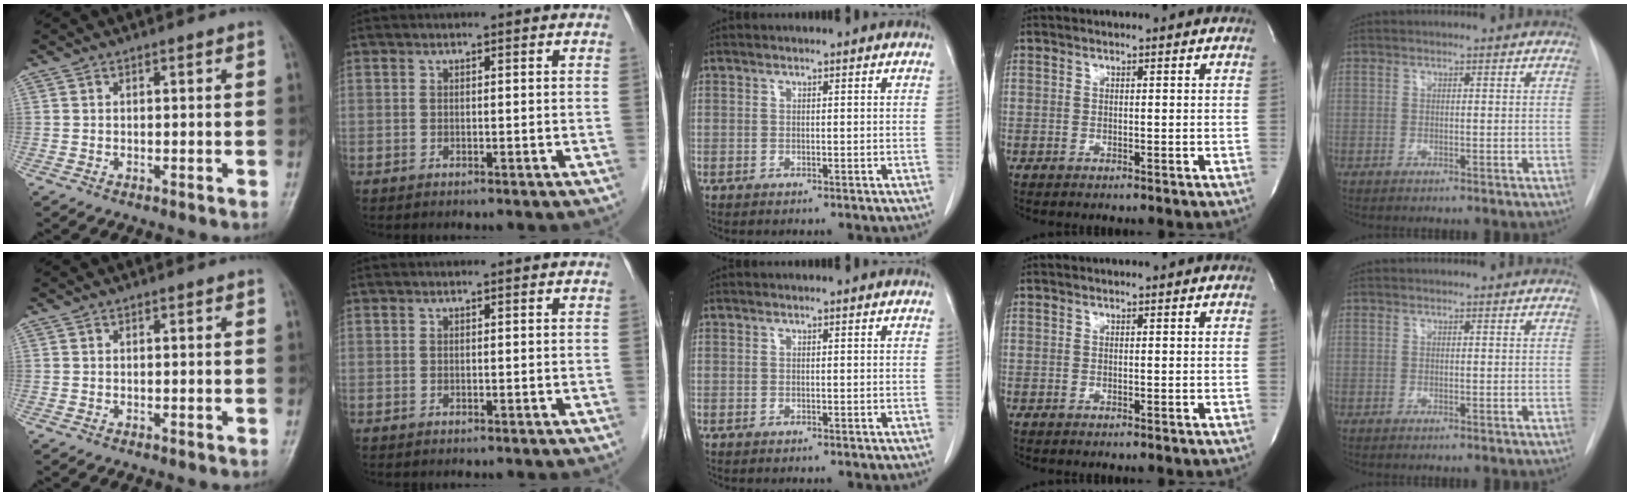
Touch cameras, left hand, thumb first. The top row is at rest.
{}